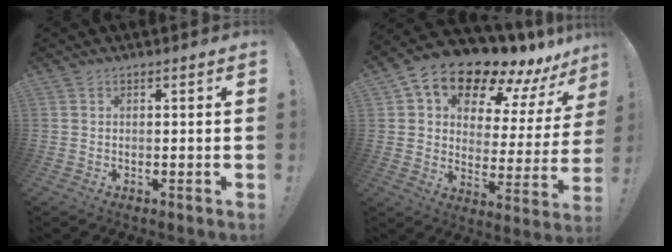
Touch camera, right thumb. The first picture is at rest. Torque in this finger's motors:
{"motor_torque": [0.74, 1.15, 0.36, 0.24, 0.08]}